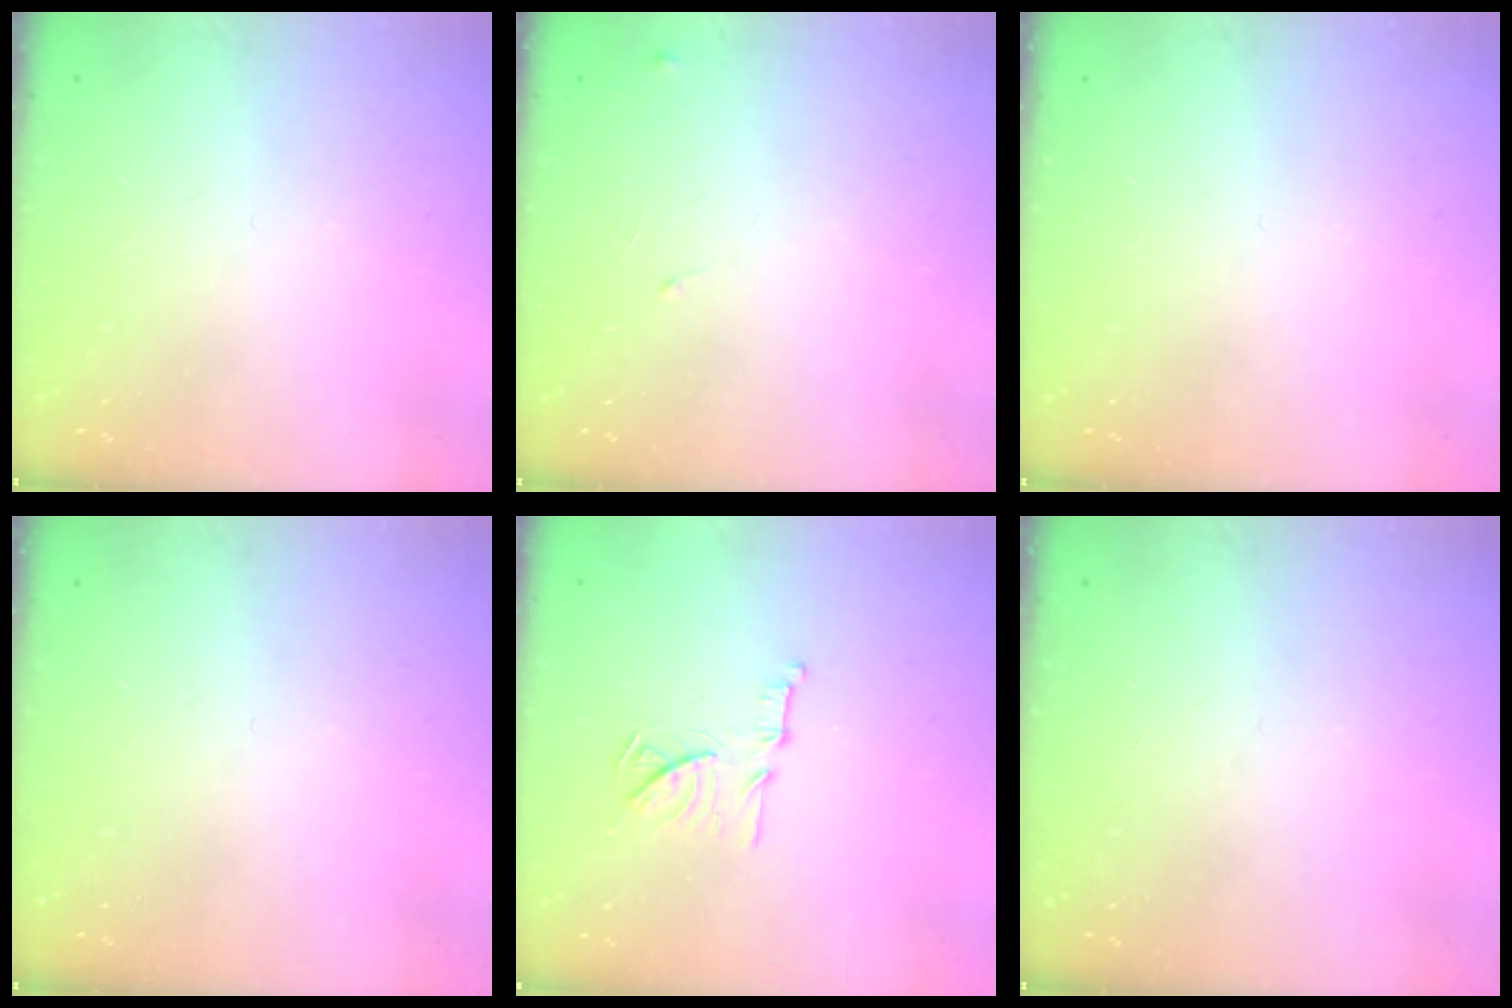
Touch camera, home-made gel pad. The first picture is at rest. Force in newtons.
{"total": 8.1, "press": 8.1, "slide": 0.6}
{"total": 0.0}
{"total": 0.0}
{"total": 11.8, "press": 11.8, "slide": 0.7}
{"total": 0.0}